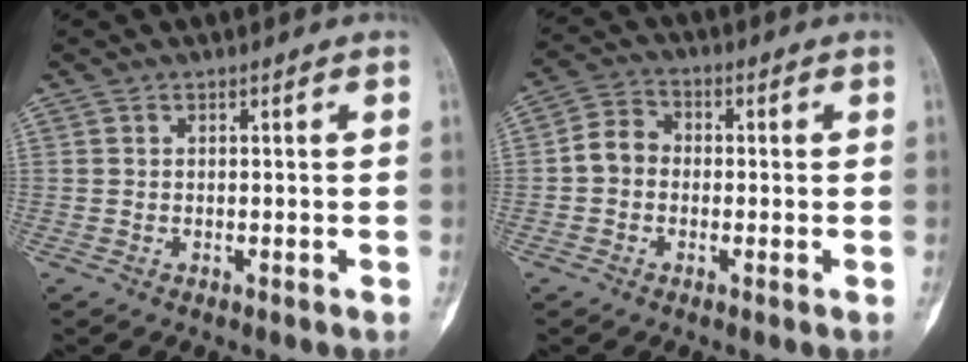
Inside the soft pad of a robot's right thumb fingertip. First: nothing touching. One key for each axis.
{"total": 5.5, "fx": -0.5, "fy": 4.7, "fz": 2.9, "tx": -0.037, "ty": 0.020, "tz": -0.021}